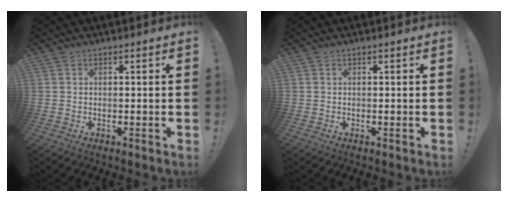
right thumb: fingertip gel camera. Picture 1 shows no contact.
{"total": 0.0}